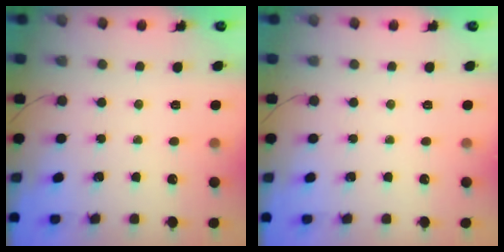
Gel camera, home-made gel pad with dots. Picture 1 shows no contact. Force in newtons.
{"total": 0.0}